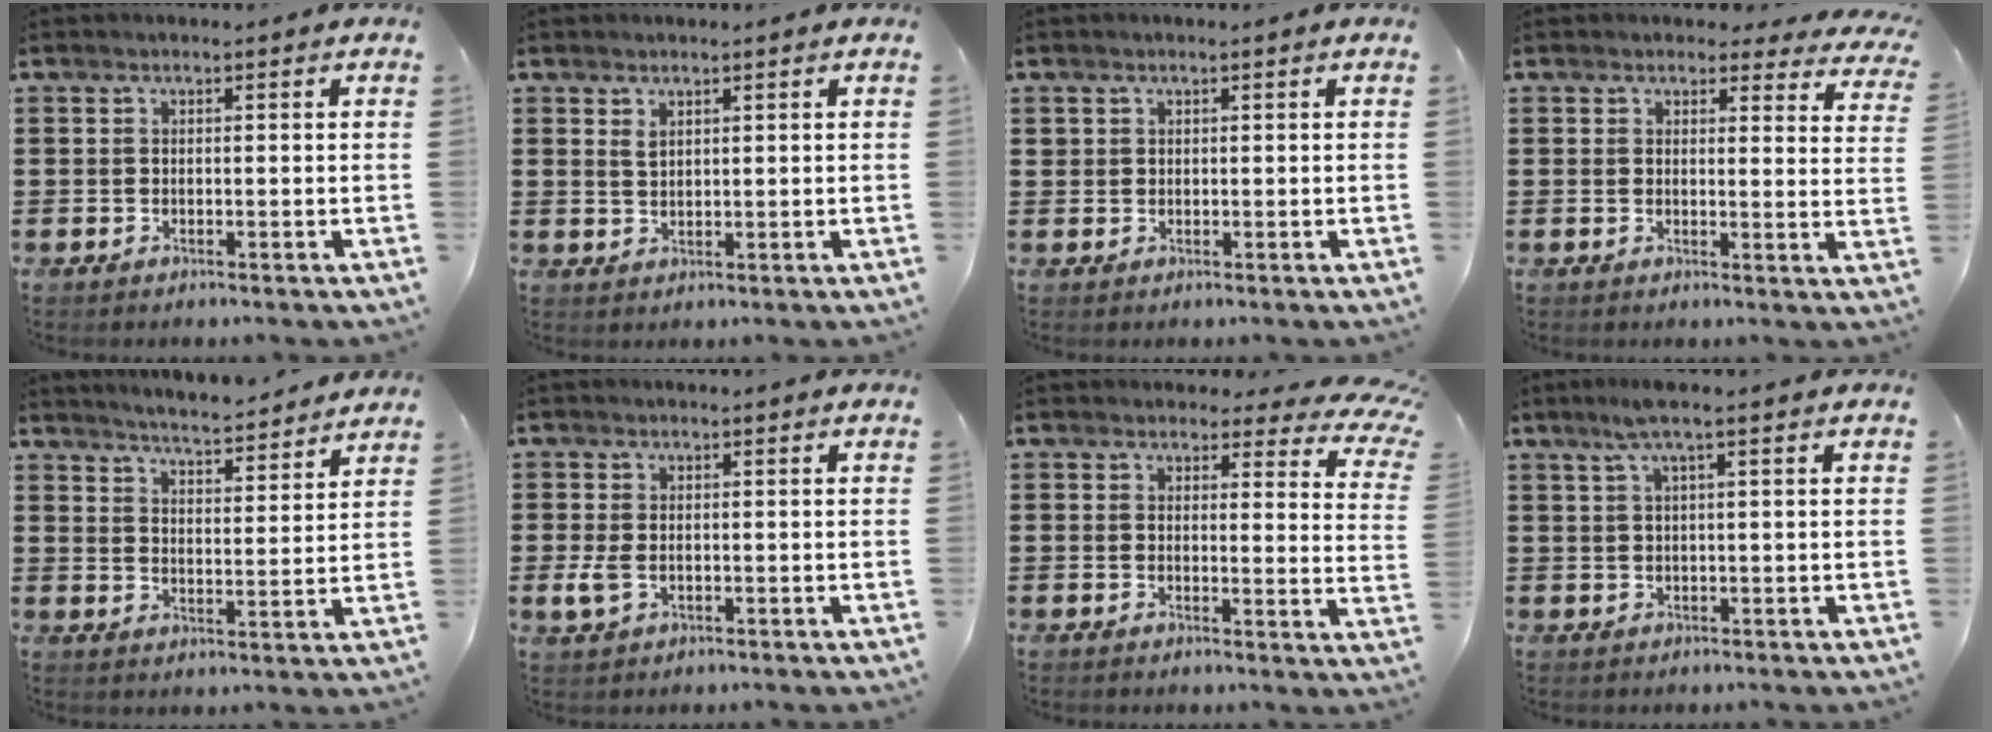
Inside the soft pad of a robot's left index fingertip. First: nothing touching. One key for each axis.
{"total": 1.7, "fx": 1.1, "fy": 0.9, "fz": 0.8, "tx": -0.011, "ty": -0.002, "tz": 0.021}
{"total": 0.8, "fx": 0.5, "fy": 0.6, "fz": 0.1, "tx": -0.004, "ty": 0.003, "tz": 0.011}
{"total": 2.9, "fx": 2.7, "fy": 0.6, "fz": 0.7, "tx": -0.017, "ty": -0.010, "tz": 0.048}
{"total": 4.3, "fx": 4.2, "fy": -0.6, "fz": 0.3, "tx": -0.026, "ty": -0.033, "tz": 0.071}
{"total": 2.4, "fx": -0.3, "fy": 1.5, "fz": 1.9, "tx": -0.053, "ty": -0.004, "tz": -0.009}
{"total": 3.8, "fx": 3.2, "fy": 1.1, "fz": 1.6, "tx": -0.032, "ty": -0.013, "tz": 0.054}
{"total": 2.9, "fx": 1.4, "fy": -0.2, "fz": 2.5, "tx": -0.051, "ty": -0.001, "tz": 0.023}